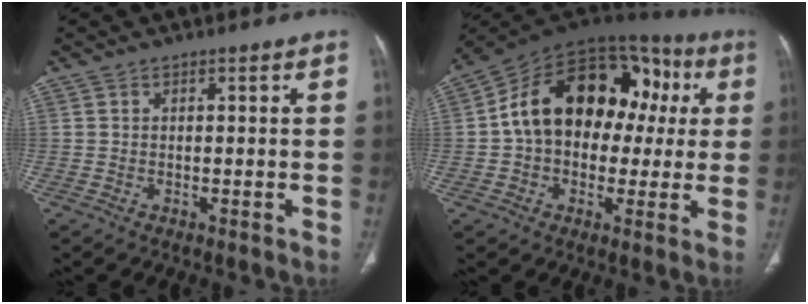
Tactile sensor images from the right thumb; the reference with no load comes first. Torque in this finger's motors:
{"motor_torque": [2.32, 2.69, 1.92, -0.01, 0.21]}